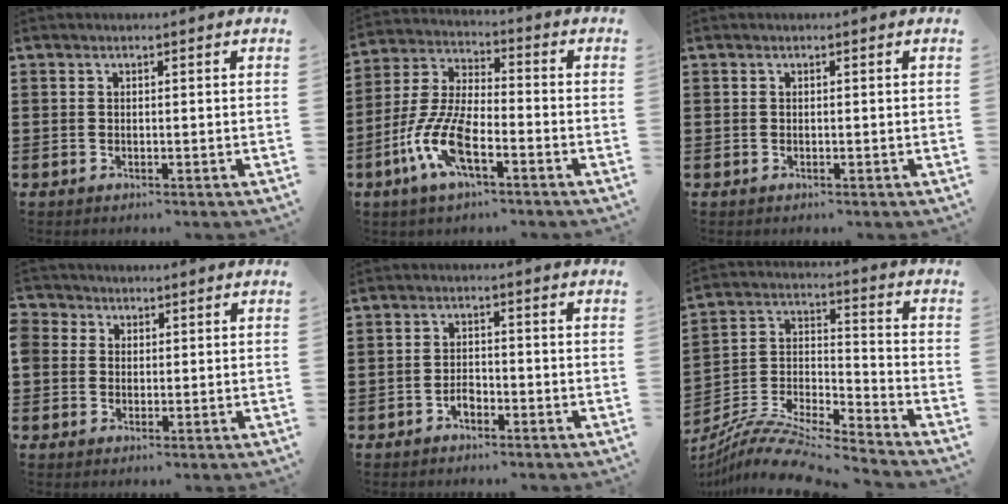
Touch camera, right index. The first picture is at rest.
{"total": 9.7, "force": [-4.5, 3.4, 7.9], "torque": [-0.198, -0.011, -0.090]}
{"total": 0.0}
{"total": 2.4, "force": [0.7, 2.2, -0.1], "torque": [-0.012, 0.013, 0.010]}
{"total": 2.3, "force": [-1.5, 1.3, 1.1], "torque": [-0.025, 0.002, -0.032]}
{"total": 10.1, "force": [-9.3, 1.3, 3.8], "torque": [-0.076, 0.012, -0.189]}